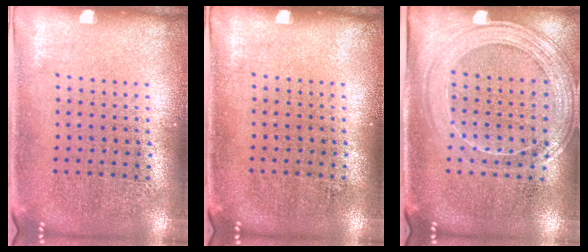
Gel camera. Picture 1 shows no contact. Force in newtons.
{"total": 0.0}
{"total": 1.5, "press": 1.4, "slide": 0.3}